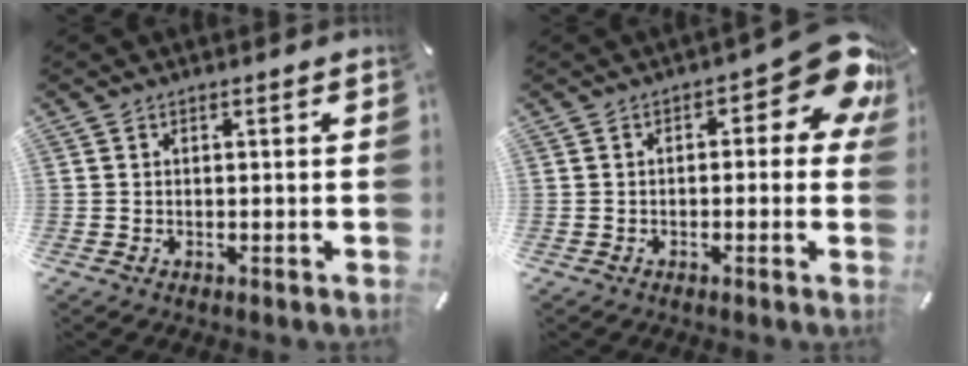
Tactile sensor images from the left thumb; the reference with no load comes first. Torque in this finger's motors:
{"motor_torque": [0.45, 0.29, 0.69, 0.37, 0.09]}